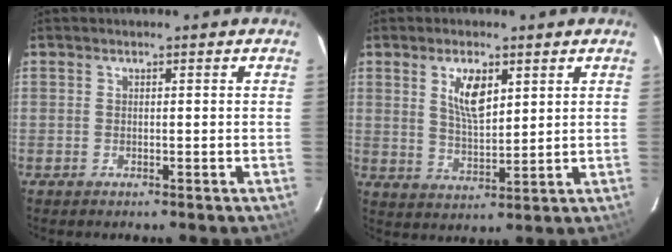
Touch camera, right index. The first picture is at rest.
{"total": 7.1, "force": [3.1, 3.0, 5.6], "torque": [-0.099, 0.000, 0.063]}